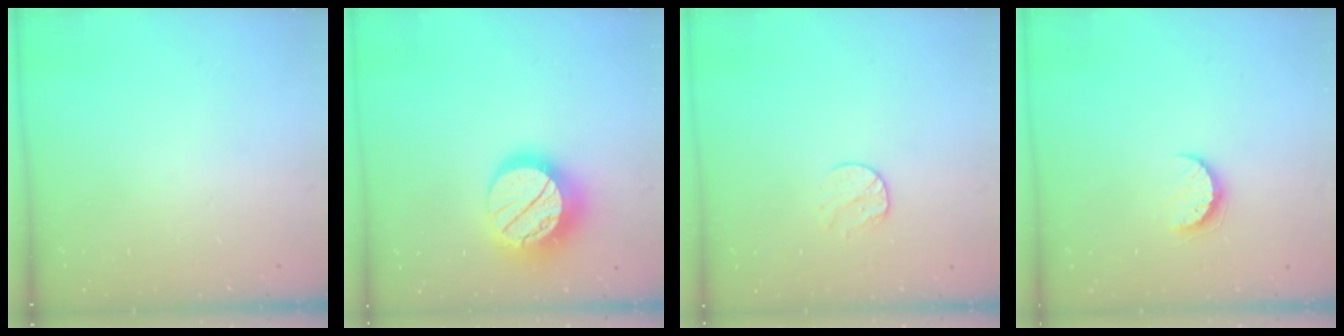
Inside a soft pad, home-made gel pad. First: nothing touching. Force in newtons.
{"total": 19.6, "press": 19.5, "slide": 1.5}
{"total": 8.0, "press": 8.0, "slide": 0.7}
{"total": 7.5, "press": 7.4, "slide": 0.4}